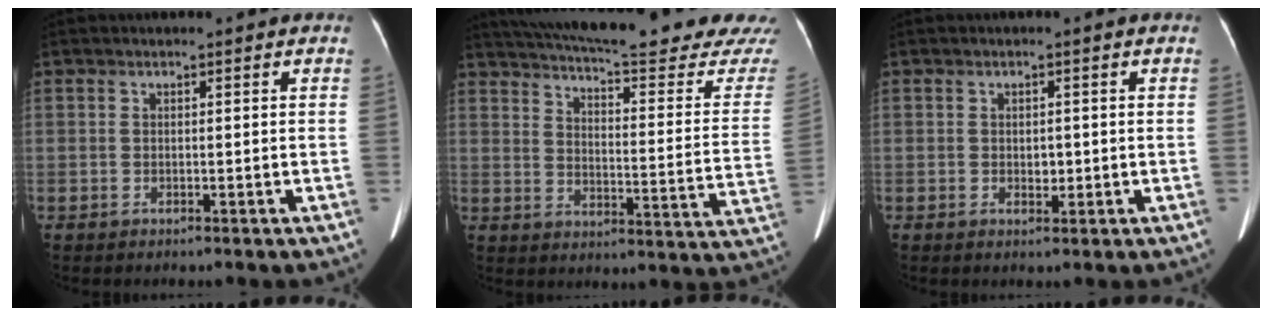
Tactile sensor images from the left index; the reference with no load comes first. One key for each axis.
{"total": 28.3, "fx": 25.8, "fy": 0.9, "fz": 11.6, "tx": -0.185, "ty": -0.090, "tz": 0.321}
{"total": 1.6, "fx": -0.2, "fy": 1.0, "fz": 1.2, "tx": -0.020, "ty": -0.001, "tz": 0.002}